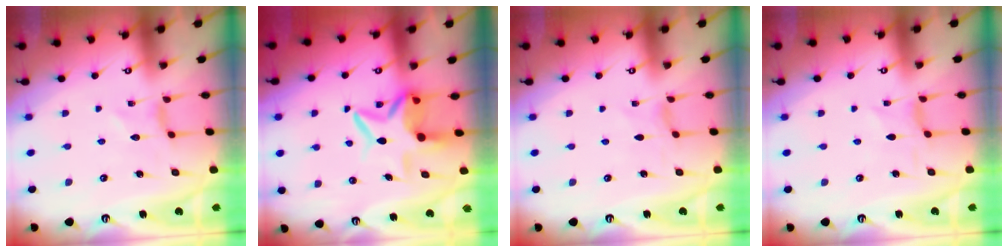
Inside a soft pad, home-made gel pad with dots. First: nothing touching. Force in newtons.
{"total": 8.8, "press": 8.8, "slide": 1.1}
{"total": 0.0}
{"total": 0.0}